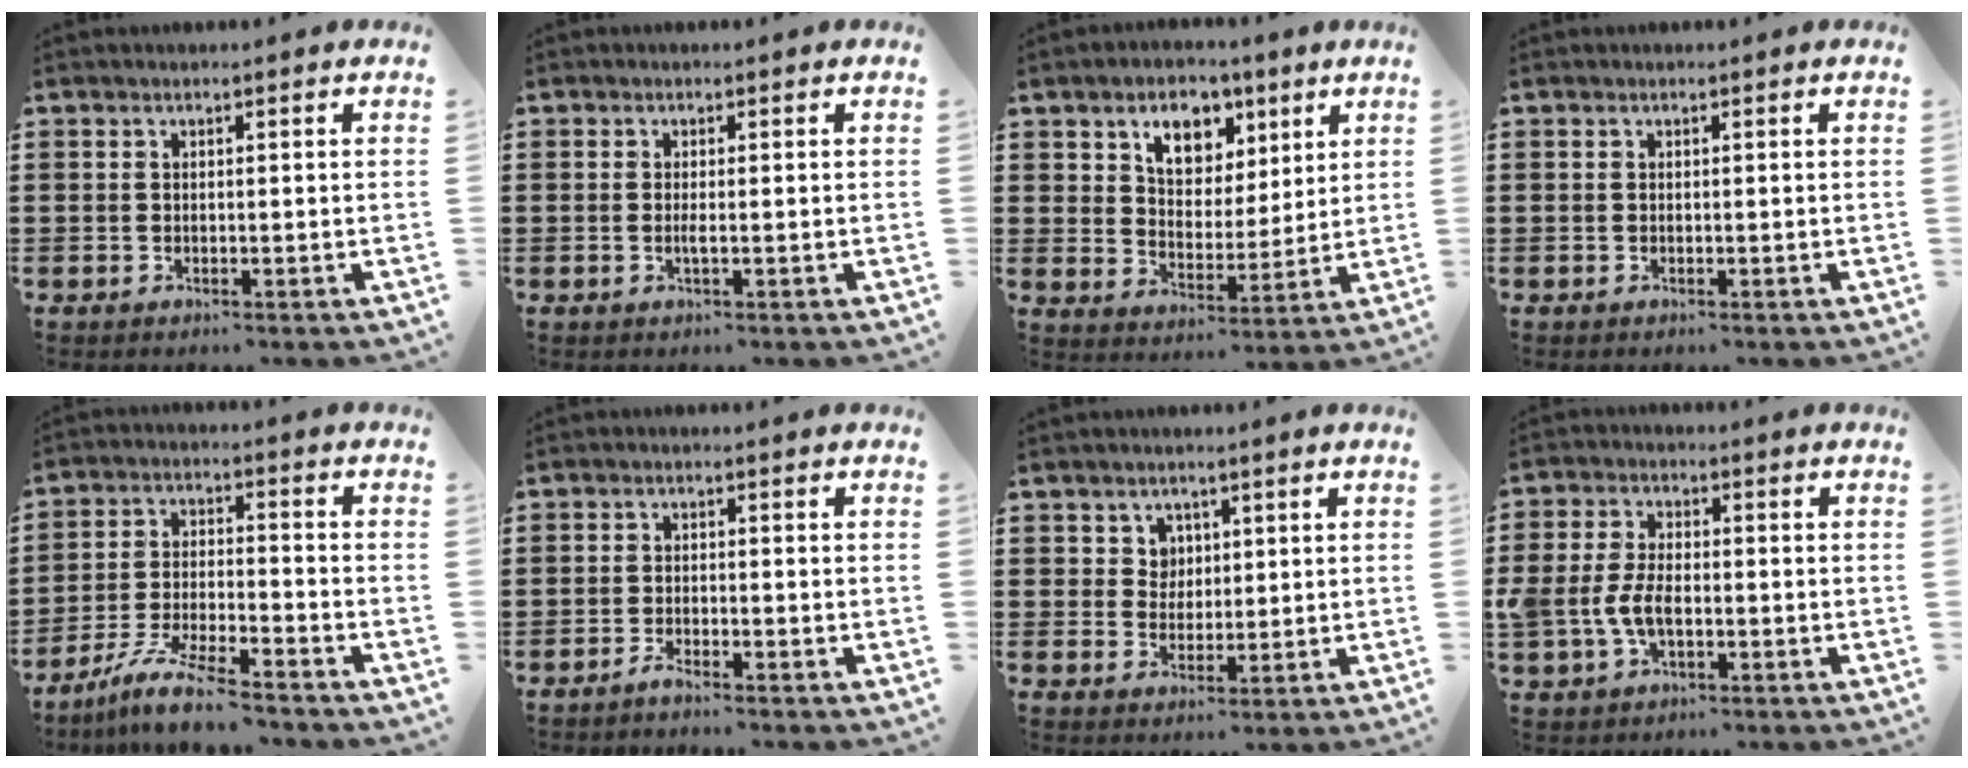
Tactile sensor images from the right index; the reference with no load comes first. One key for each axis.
{"total": 1.2, "fx": -0.2, "fy": -0.2, "fz": 1.2, "tx": -0.023, "ty": -0.008, "tz": -0.002}
{"total": 7.3, "fx": 4.3, "fy": 5.1, "fz": 3.0, "tx": -0.056, "ty": 0.001, "tz": 0.071}
{"total": 0.0}
{"total": 7.8, "fx": -7.0, "fy": 0.1, "fz": 3.5, "tx": -0.075, "ty": -0.003, "tz": -0.137}
{"total": 1.3, "fx": -1.2, "fy": -0.1, "fz": 0.4, "tx": -0.007, "ty": 0.000, "tz": -0.023}
{"total": 3.3, "fx": 1.6, "fy": 2.9, "fz": 0.4, "tx": -0.015, "ty": 0.008, "tz": 0.026}
{"total": 5.5, "fx": -1.4, "fy": 3.1, "fz": 4.4, "tx": -0.112, "ty": -0.004, "tz": -0.033}